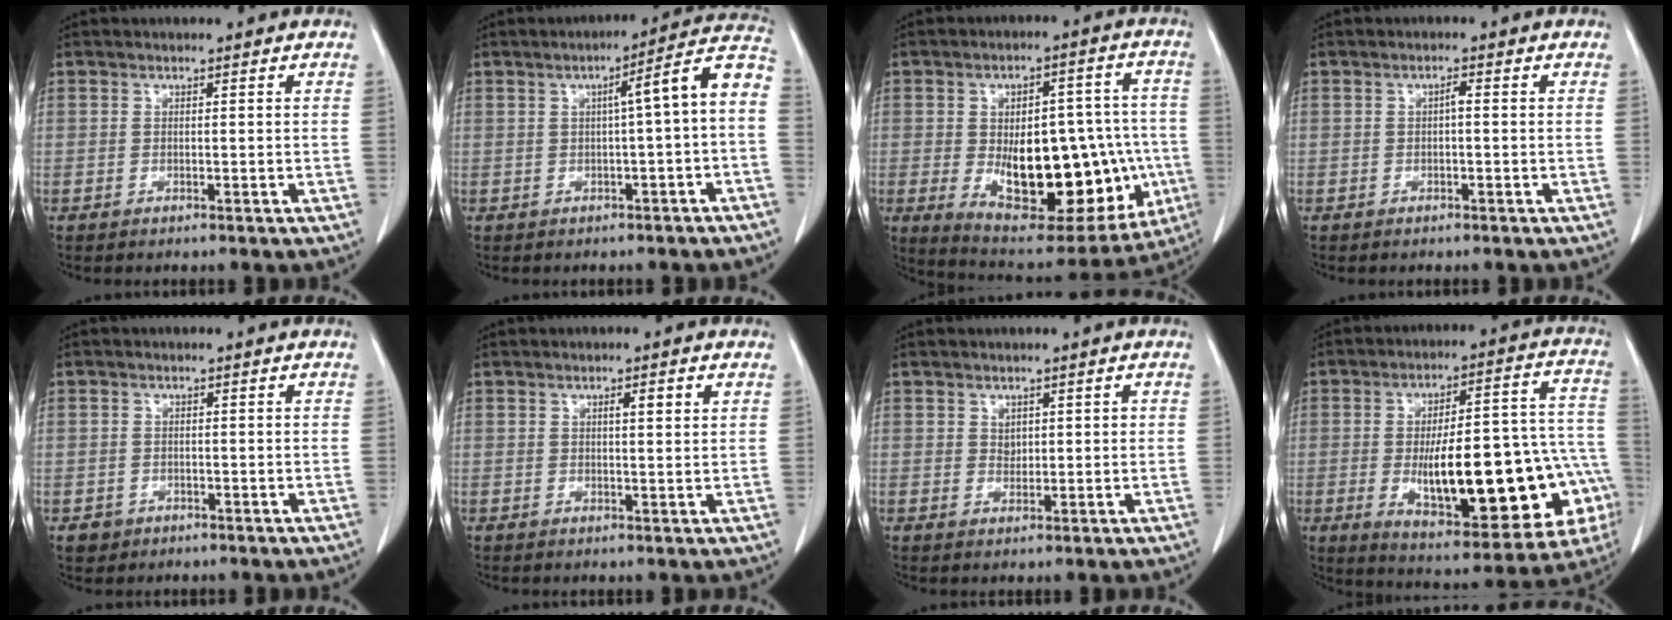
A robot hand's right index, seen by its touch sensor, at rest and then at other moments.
{"total": 8.3, "force": [-0.4, 0.1, 8.2], "torque": [-0.102, 0.028, -0.012]}
{"total": 23.3, "force": [-4.4, 11.1, 20.0], "torque": [-0.268, 0.017, -0.032]}
{"total": 1.0, "force": [-0.1, 0.2, 1.0], "torque": [-0.016, 0.003, -0.001]}
{"total": 2.2, "force": [-1.0, 1.9, 0.1], "torque": [-0.001, 0.008, -0.015]}
{"total": 2.2, "force": [0.9, 0.2, 2.0], "torque": [-0.034, -0.001, 0.013]}
{"total": 1.6, "force": [0.4, 1.2, 0.9], "torque": [-0.012, 0.003, 0.011]}
{"total": 26.8, "force": [-5.8, 7.8, 25.0], "torque": [-0.292, 0.028, -0.060]}